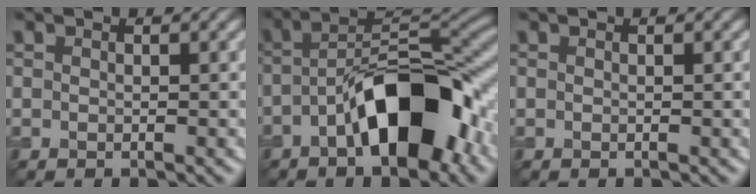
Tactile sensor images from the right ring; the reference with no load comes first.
{"total": 9.9, "force": [-4.0, 3.9, 8.2], "torque": [-0.133, 0.023, -0.065]}
{"total": 0.0}